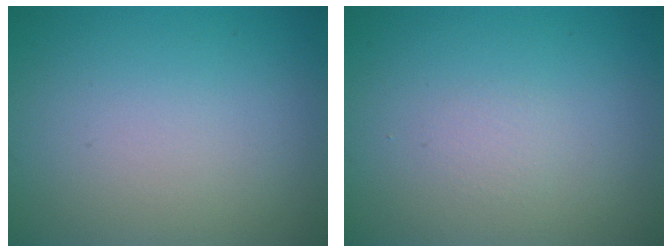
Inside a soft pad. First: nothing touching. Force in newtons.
{"total": 0.0}